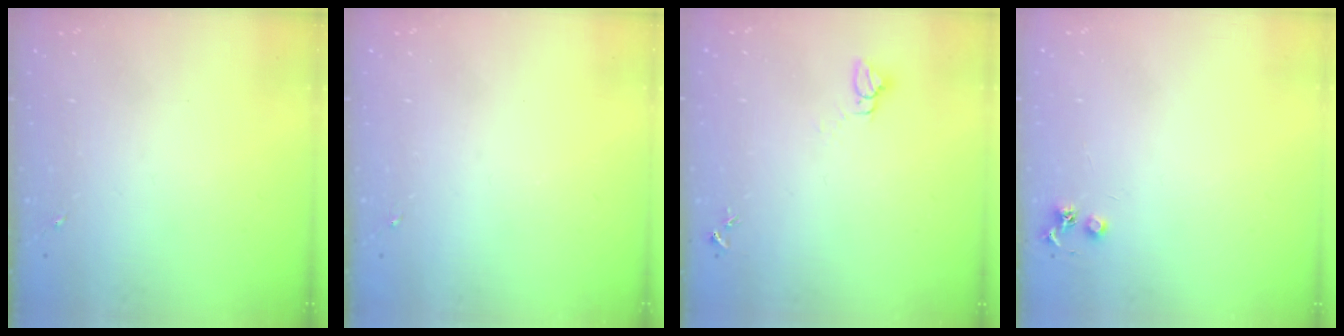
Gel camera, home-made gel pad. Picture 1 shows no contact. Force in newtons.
{"total": 0.0}
{"total": 2.8, "press": 2.8, "slide": 0.1}
{"total": 4.1, "press": 4.1, "slide": 0.5}